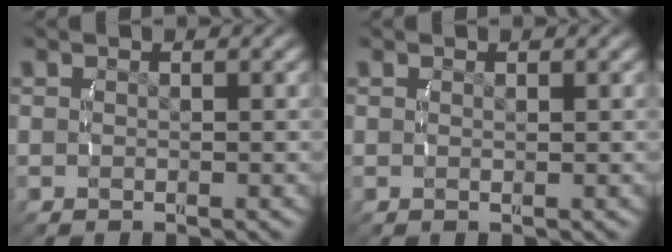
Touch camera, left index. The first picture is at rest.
{"total": 0.5, "force": [0.3, -0.4, 0.1], "torque": [-0.004, -0.004, 0.008]}